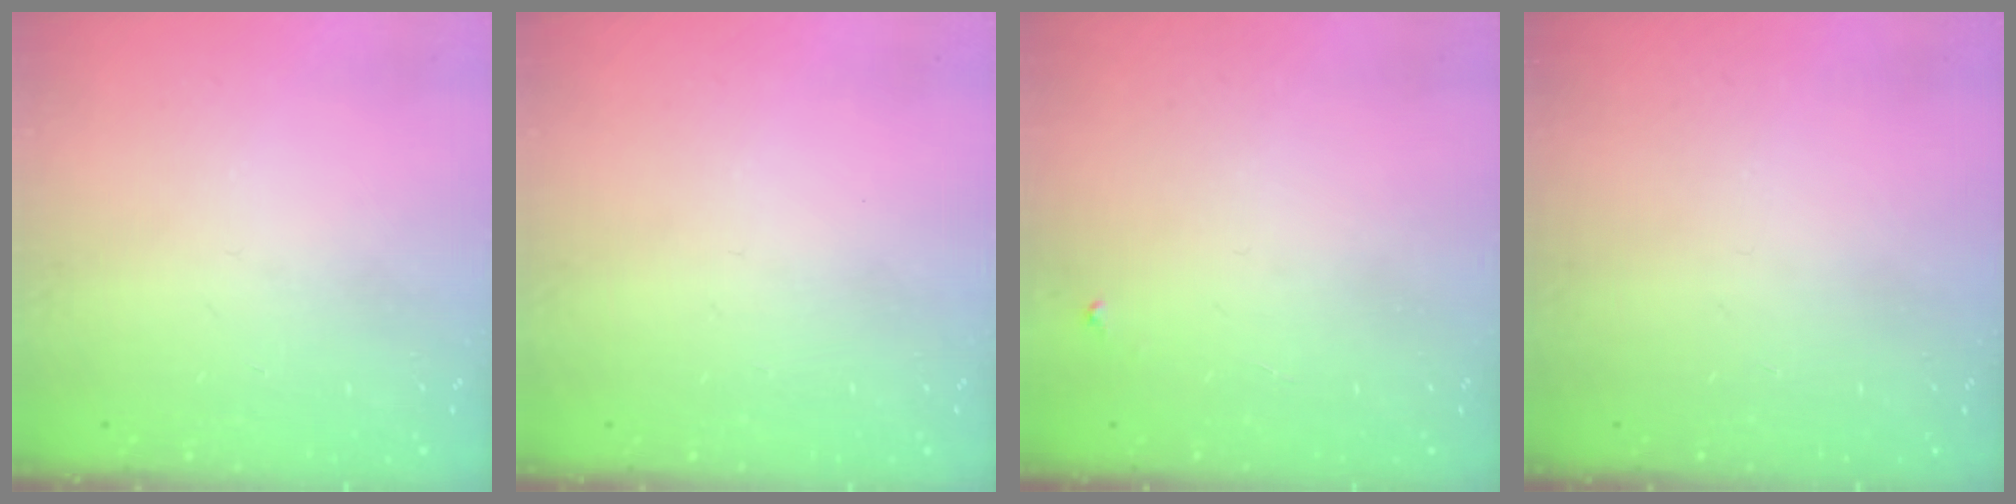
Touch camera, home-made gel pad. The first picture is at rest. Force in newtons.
{"total": 0.0}
{"total": 2.2, "press": 2.2, "slide": 0.1}
{"total": 0.0}